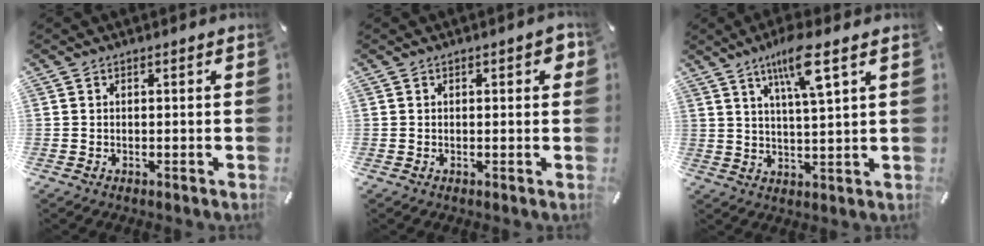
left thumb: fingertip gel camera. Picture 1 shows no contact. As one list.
[{"total": 2.6, "force": [0.6, 1.1, 2.2], "torque": [-0.027, -0.002, 0.006]}, {"total": 10.0, "force": [5.7, 1.7, 8.1], "torque": [-0.145, -0.014, 0.093]}]